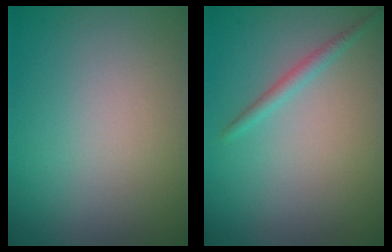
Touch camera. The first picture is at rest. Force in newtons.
{"total": 1.3, "press": 1.3, "slide": 0.0}